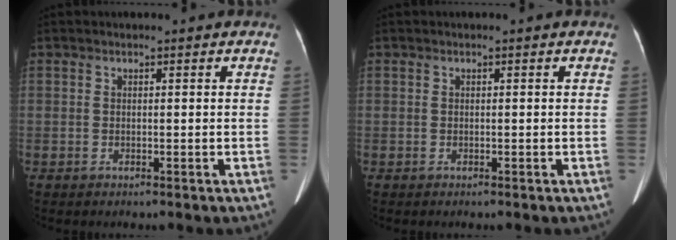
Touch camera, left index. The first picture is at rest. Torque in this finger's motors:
{"motor_torque": [-0.03, -0.15, 0.03, 0.02]}